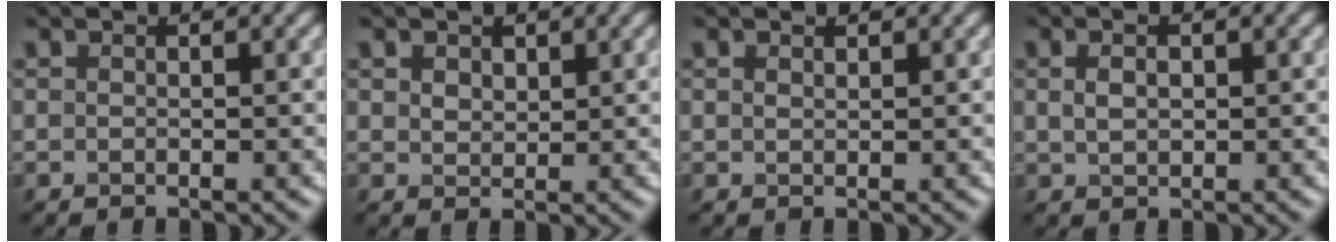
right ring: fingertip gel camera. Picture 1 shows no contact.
{"total": 2.1, "force": [1.2, 1.4, 1.0], "torque": [-0.019, 0.007, 0.014]}
{"total": 0.6, "force": [0.5, 0.2, 0.2], "torque": [-0.006, 0.000, 0.011]}
{"total": 2.2, "force": [0.6, 1.4, 1.6], "torque": [-0.031, -0.001, 0.014]}